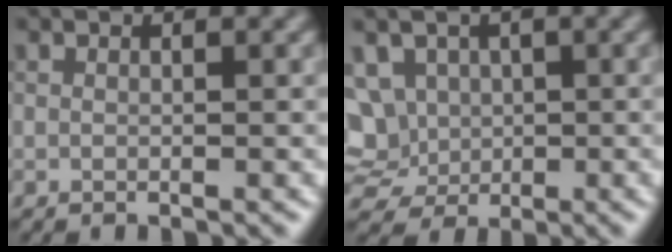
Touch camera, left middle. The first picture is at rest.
{"total": 8.5, "force": [1.9, 7.1, 4.2], "torque": [-0.096, 0.033, 0.021]}